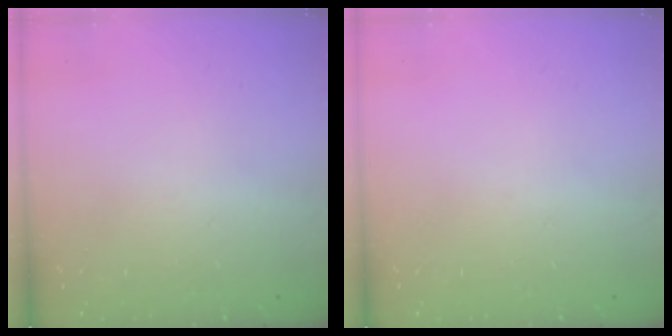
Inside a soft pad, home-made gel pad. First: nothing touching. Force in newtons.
{"total": 0.0}